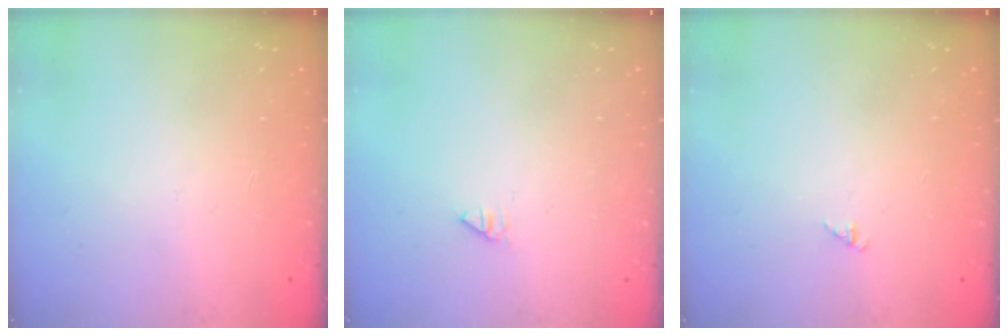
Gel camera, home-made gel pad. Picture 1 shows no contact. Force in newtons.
{"total": 0.0}
{"total": 1.2, "press": 1.1, "slide": 0.3}